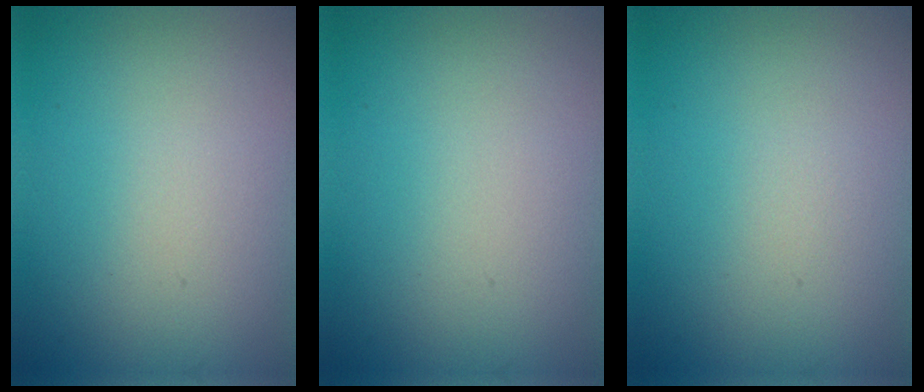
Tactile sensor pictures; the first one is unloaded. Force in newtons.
{"total": 0.0}
{"total": 0.0}